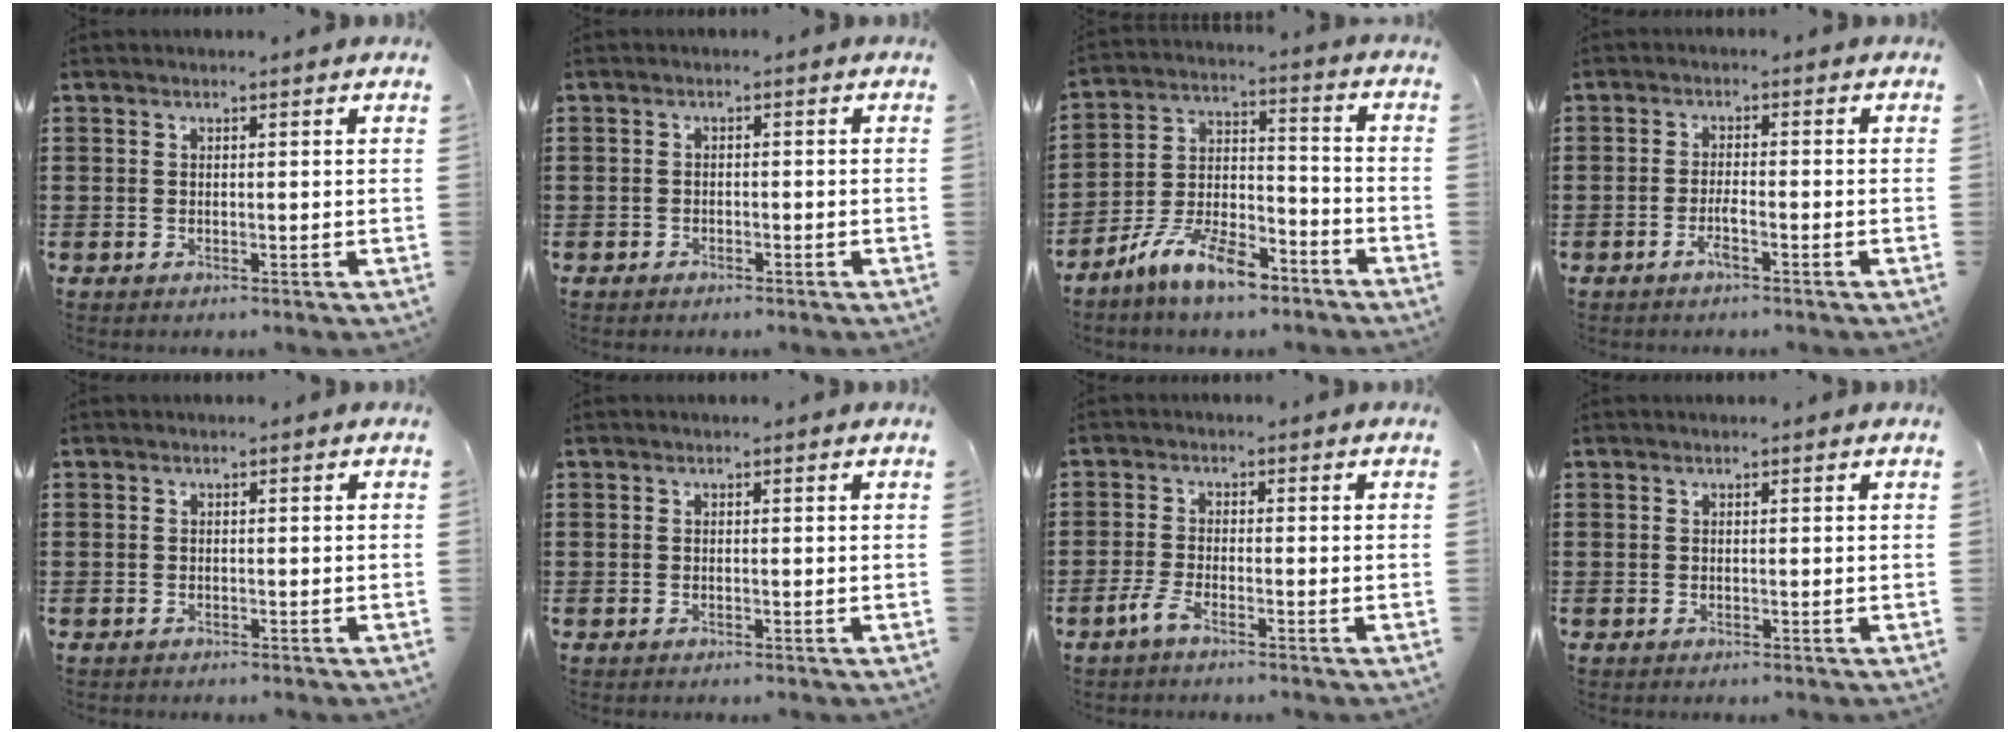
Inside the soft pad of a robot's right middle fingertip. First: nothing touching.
{"total": 1.2, "force": [-1.0, 0.6, 0.1], "torque": [-0.004, 0.003, -0.022]}
{"total": 10.8, "force": [-8.6, 3.2, 5.7], "torque": [-0.113, 0.027, -0.166]}
{"total": 2.1, "force": [-1.2, 0.2, 1.7], "torque": [-0.032, -0.001, -0.022]}
{"total": 0.8, "force": [-0.6, 0.5, -0.1], "torque": [0.002, 0.004, -0.016]}
{"total": 0.0}
{"total": 3.0, "force": [-2.2, 0.7, 1.9], "torque": [-0.053, -0.003, -0.047]}
{"total": 0.0}